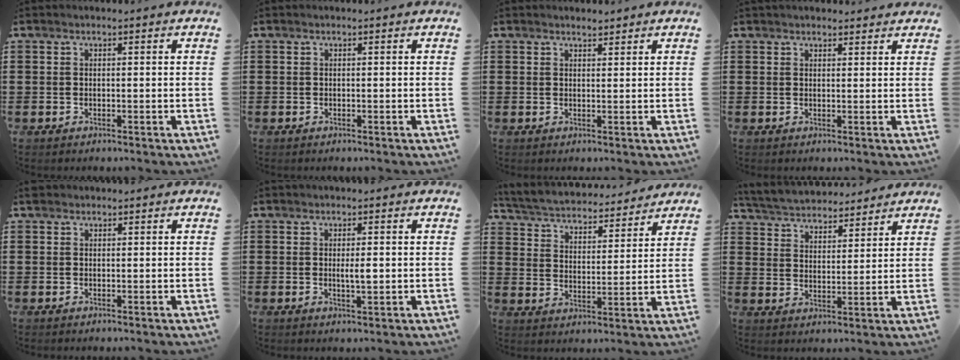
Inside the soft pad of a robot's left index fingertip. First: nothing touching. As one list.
[{"total": 0.0}, {"total": 1.5, "force": [1.4, 0.4, 0.3], "torque": [-0.009, 0.003, 0.028]}, {"total": 1.8, "force": [1.7, 0.7, 0.1], "torque": [-0.006, 0.003, 0.033]}, {"total": 0.7, "force": [0.5, 0.5, 0.2], "torque": [-0.005, 0.004, 0.010]}, {"total": 2.4, "force": [0.1, 0.6, 2.3], "torque": [-0.036, -0.006, -0.001]}, {"total": 3.9, "force": [3.8, 0.2, 0.4], "torque": [-0.031, -0.031, 0.059]}, {"total": 4.4, "force": [4.4, 0.6, 0.0], "torque": [-0.024, -0.026, 0.075]}]